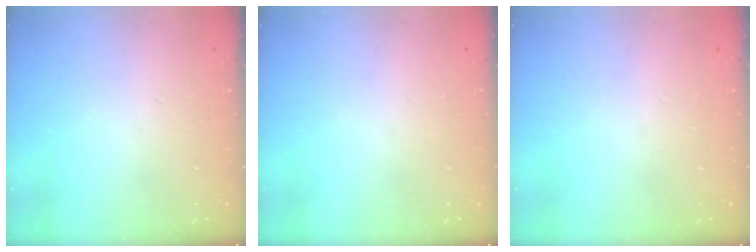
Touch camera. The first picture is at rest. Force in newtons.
{"total": 0.0}
{"total": 0.0}